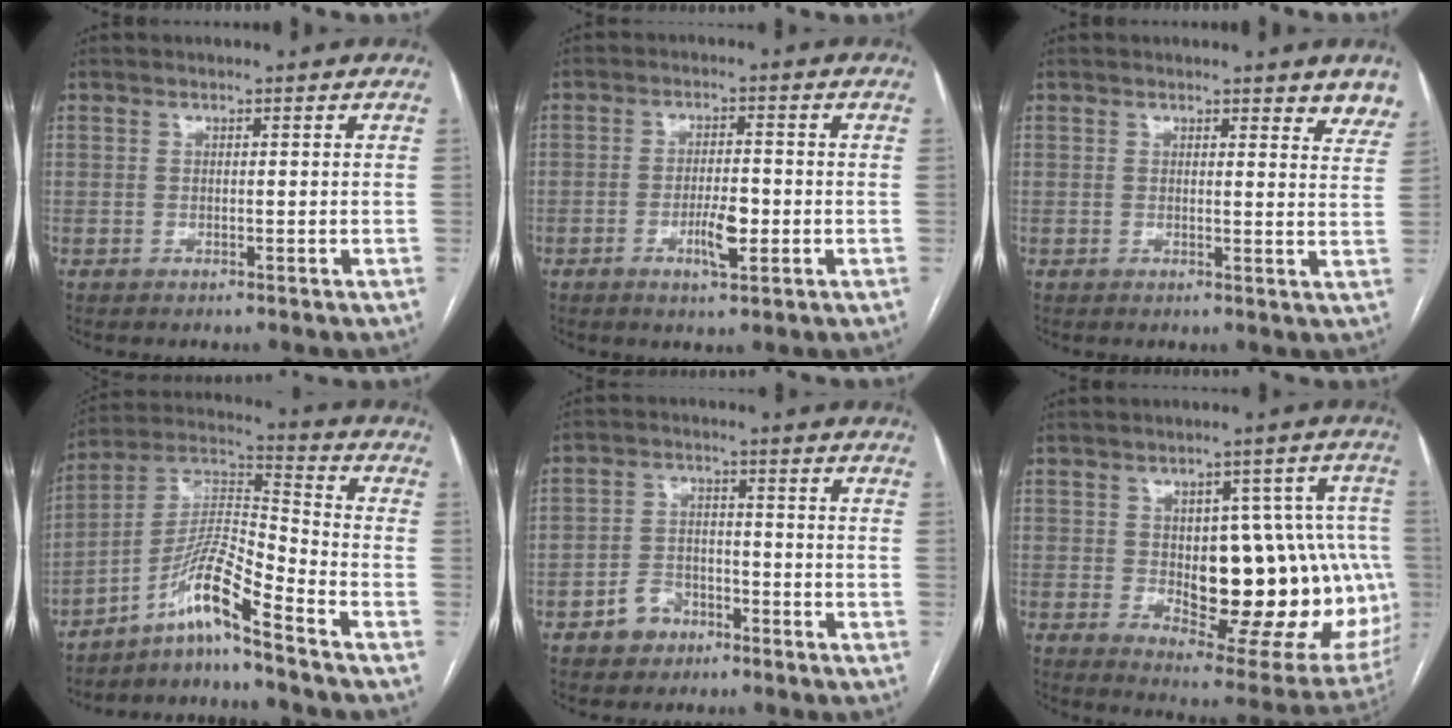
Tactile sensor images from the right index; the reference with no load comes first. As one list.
[{"total": 4.9, "force": [-1.5, 1.2, 4.5], "torque": [-0.079, 0.001, -0.021]}, {"total": 7.2, "force": [6.2, 1.9, 3.0], "torque": [-0.014, -0.019, 0.051]}, {"total": 10.4, "force": [-7.6, -0.7, 7.0], "torque": [-0.145, 0.014, -0.139]}, {"total": 5.3, "force": [-3.2, 3.8, 1.8], "torque": [-0.034, 0.016, -0.049]}, {"total": 23.3, "force": [-1.3, 10.1, 21.0], "torque": [-0.200, 0.031, 0.016]}]